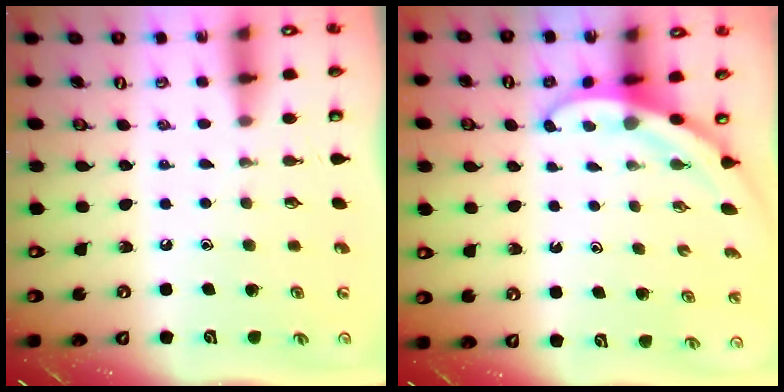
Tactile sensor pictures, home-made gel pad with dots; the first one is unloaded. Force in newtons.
{"total": 3.2, "press": 3.2, "slide": 0.1}